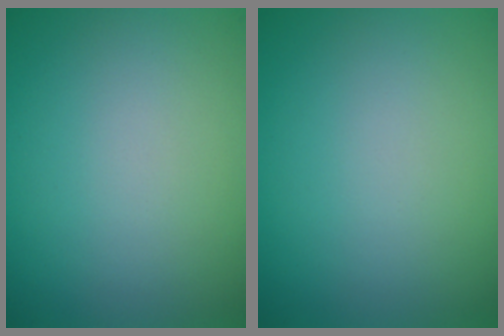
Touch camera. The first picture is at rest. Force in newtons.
{"total": 0.0}